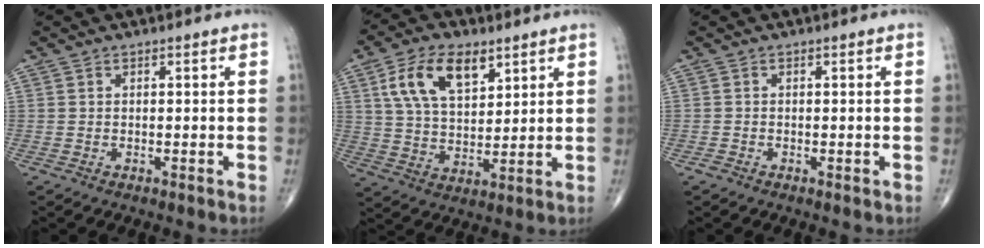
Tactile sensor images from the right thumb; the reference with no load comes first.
{"total": 12.8, "force": [6.0, 7.0, 8.9], "torque": [-0.147, -0.016, 0.116]}
{"total": 0.8, "force": [-0.4, 0.4, 0.5], "torque": [-0.009, -0.002, -0.010]}